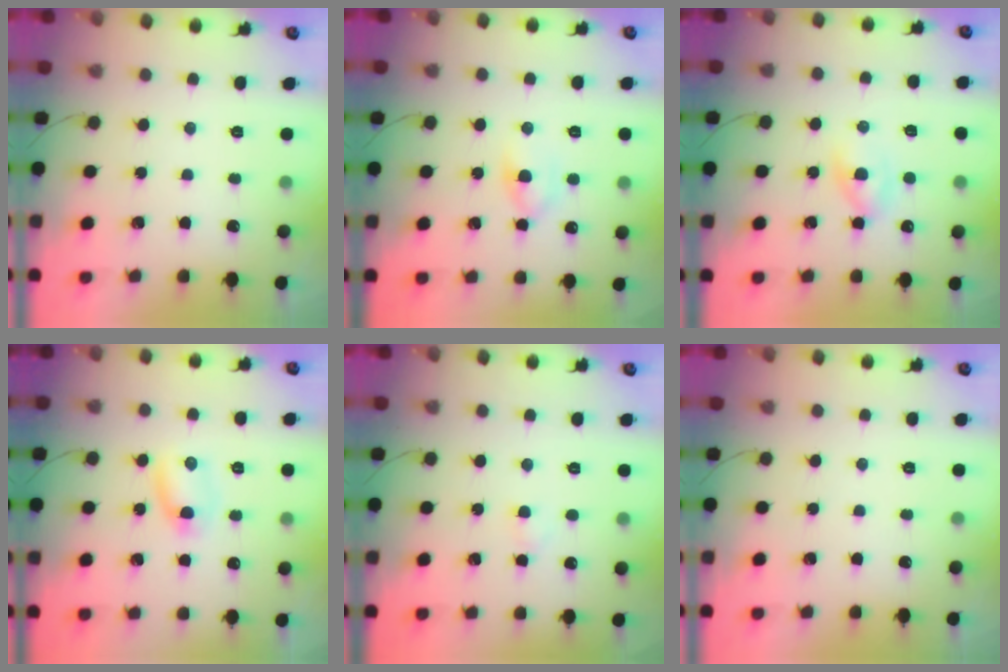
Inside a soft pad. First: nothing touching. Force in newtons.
{"total": 5.2, "press": 4.9, "slide": 1.7}
{"total": 3.6, "press": 3.5, "slide": 0.9}
{"total": 3.7, "press": 3.5, "slide": 1.2}
{"total": 1.3, "press": 1.1, "slide": 0.7}
{"total": 0.0}